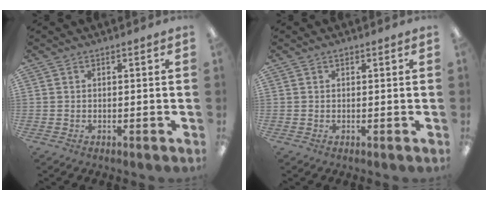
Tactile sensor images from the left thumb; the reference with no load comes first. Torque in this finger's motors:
{"motor_torque": [0.08, 0.10, 0.00, 0.02, -0.01]}